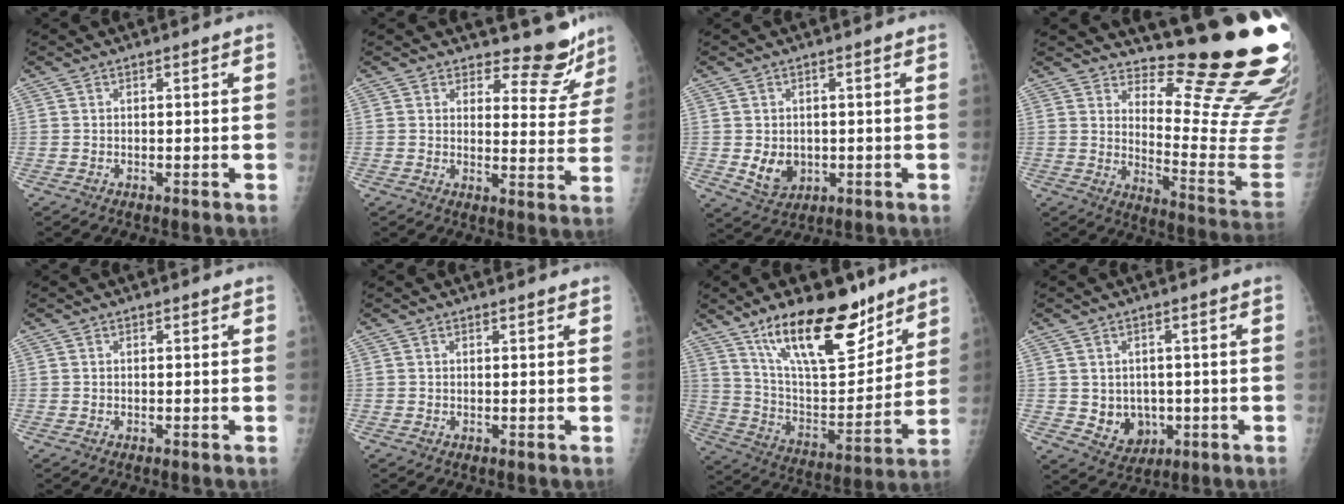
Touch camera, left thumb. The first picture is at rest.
{"total": 8.1, "force": [7.6, 2.8, 0.5], "torque": [0.024, -0.077, 0.085]}
{"total": 5.4, "force": [-0.3, 4.4, 3.1], "torque": [-0.033, -0.006, 0.010]}
{"total": 20.9, "force": [16.1, 3.9, 12.7], "torque": [-0.139, -0.186, 0.219]}
{"total": 0.0}
{"total": 0.9, "force": [0.8, 0.1, 0.4], "torque": [-0.003, 0.000, 0.011]}
{"total": 22.2, "force": [15.0, 8.4, 14.1], "torque": [-0.188, -0.077, 0.260]}
{"total": 6.0, "force": [-0.4, 5.1, 3.1], "torque": [-0.022, -0.004, 0.012]}